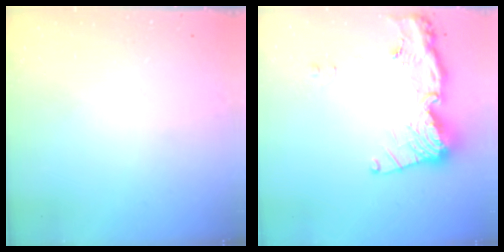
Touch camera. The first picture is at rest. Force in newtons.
{"total": 16.6, "press": 16.5, "slide": 1.9}